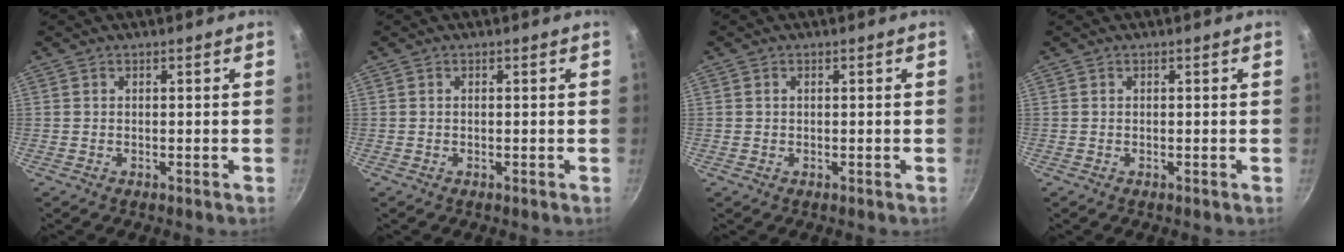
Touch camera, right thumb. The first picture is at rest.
{"total": 0.0}
{"total": 0.6, "force": [0.2, 0.4, 0.3], "torque": [-0.006, 0.002, 0.005]}
{"total": 0.0}